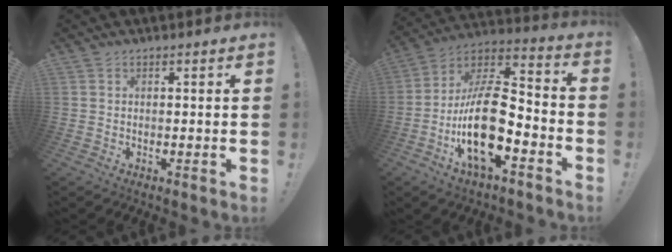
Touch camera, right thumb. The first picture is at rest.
{"total": 20.8, "force": [-6.3, 9.6, 17.4], "torque": [-0.335, 0.033, -0.102]}